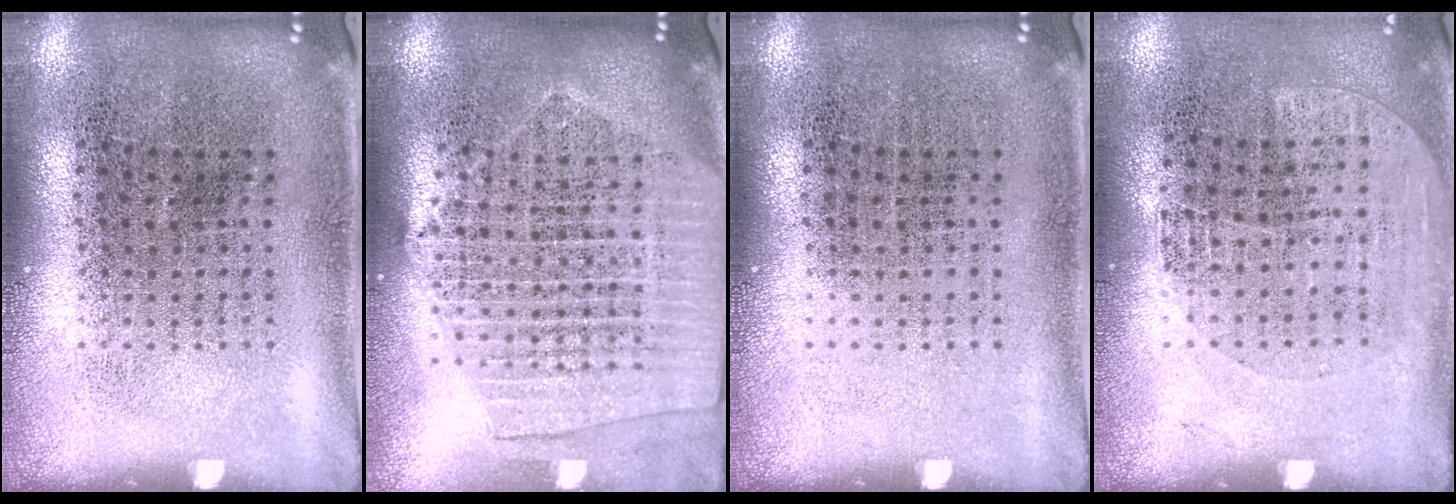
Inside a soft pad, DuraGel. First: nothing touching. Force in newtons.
{"total": 2.0, "press": 1.8, "slide": 0.9}
{"total": 0.0}
{"total": 1.2, "press": 1.0, "slide": 0.7}